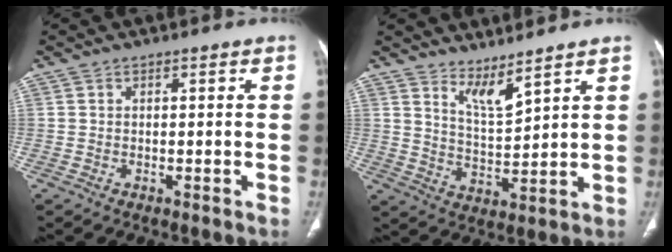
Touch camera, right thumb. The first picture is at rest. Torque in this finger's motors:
{"motor_torque": [2.11, 2.13, 0.02, -0.07, 0.00]}